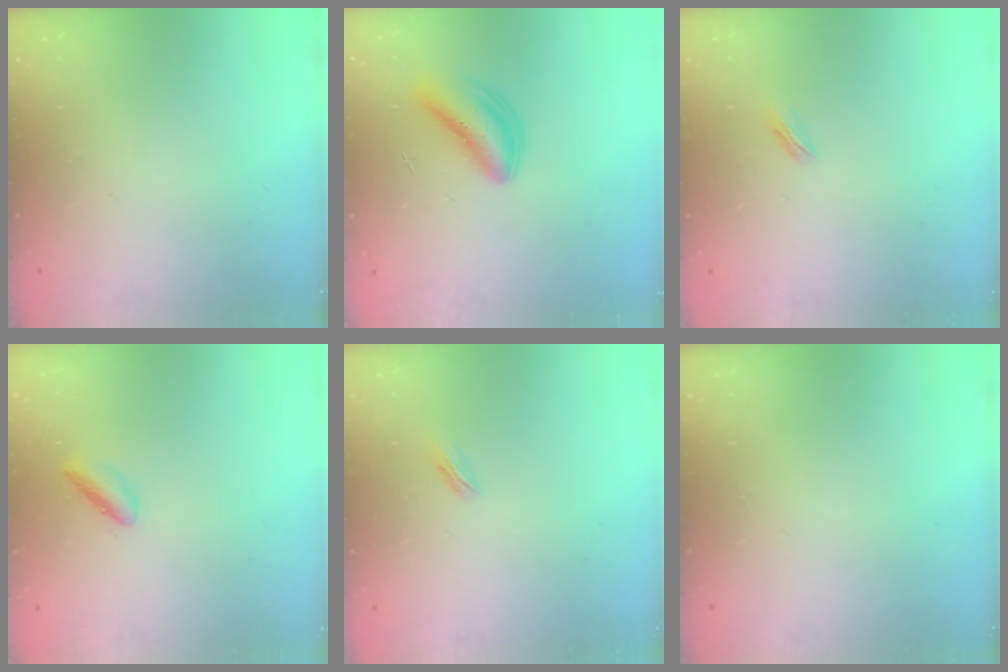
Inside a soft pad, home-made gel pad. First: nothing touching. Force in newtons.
{"total": 4.9, "press": 4.8, "slide": 0.5}
{"total": 1.3, "press": 1.2, "slide": 0.3}
{"total": 2.0, "press": 2.0, "slide": 0.5}
{"total": 1.3, "press": 1.2, "slide": 0.3}
{"total": 0.0}